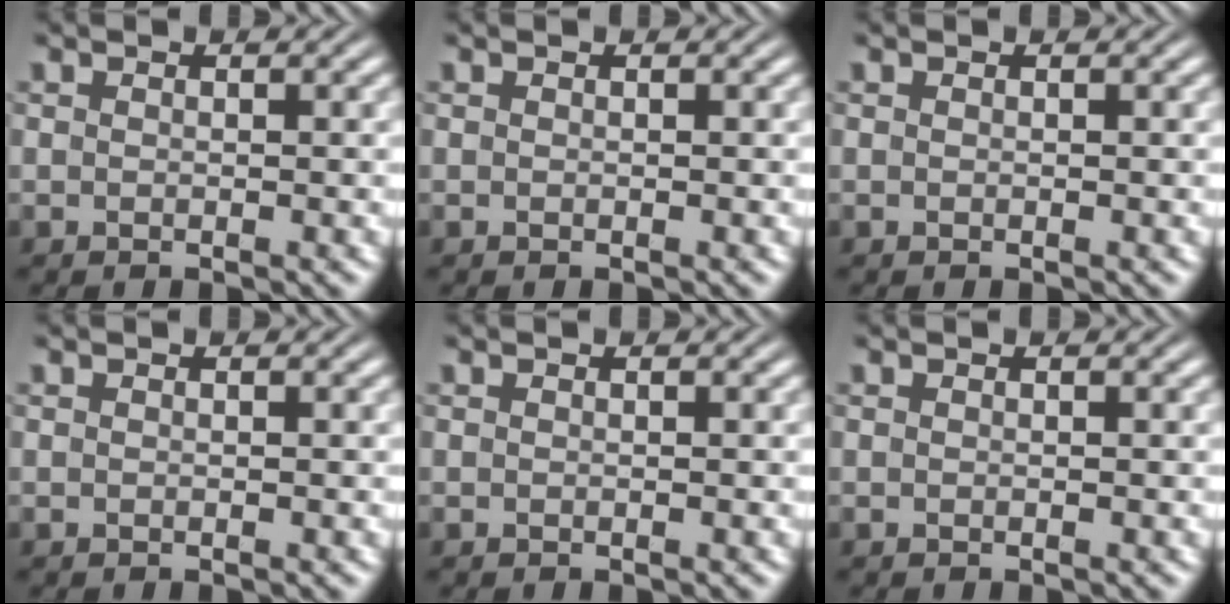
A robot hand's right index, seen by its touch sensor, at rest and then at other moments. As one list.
[{"total": 0.0}, {"total": 0.0}, {"total": 0.0}, {"total": 0.0}, {"total": 0.0}]